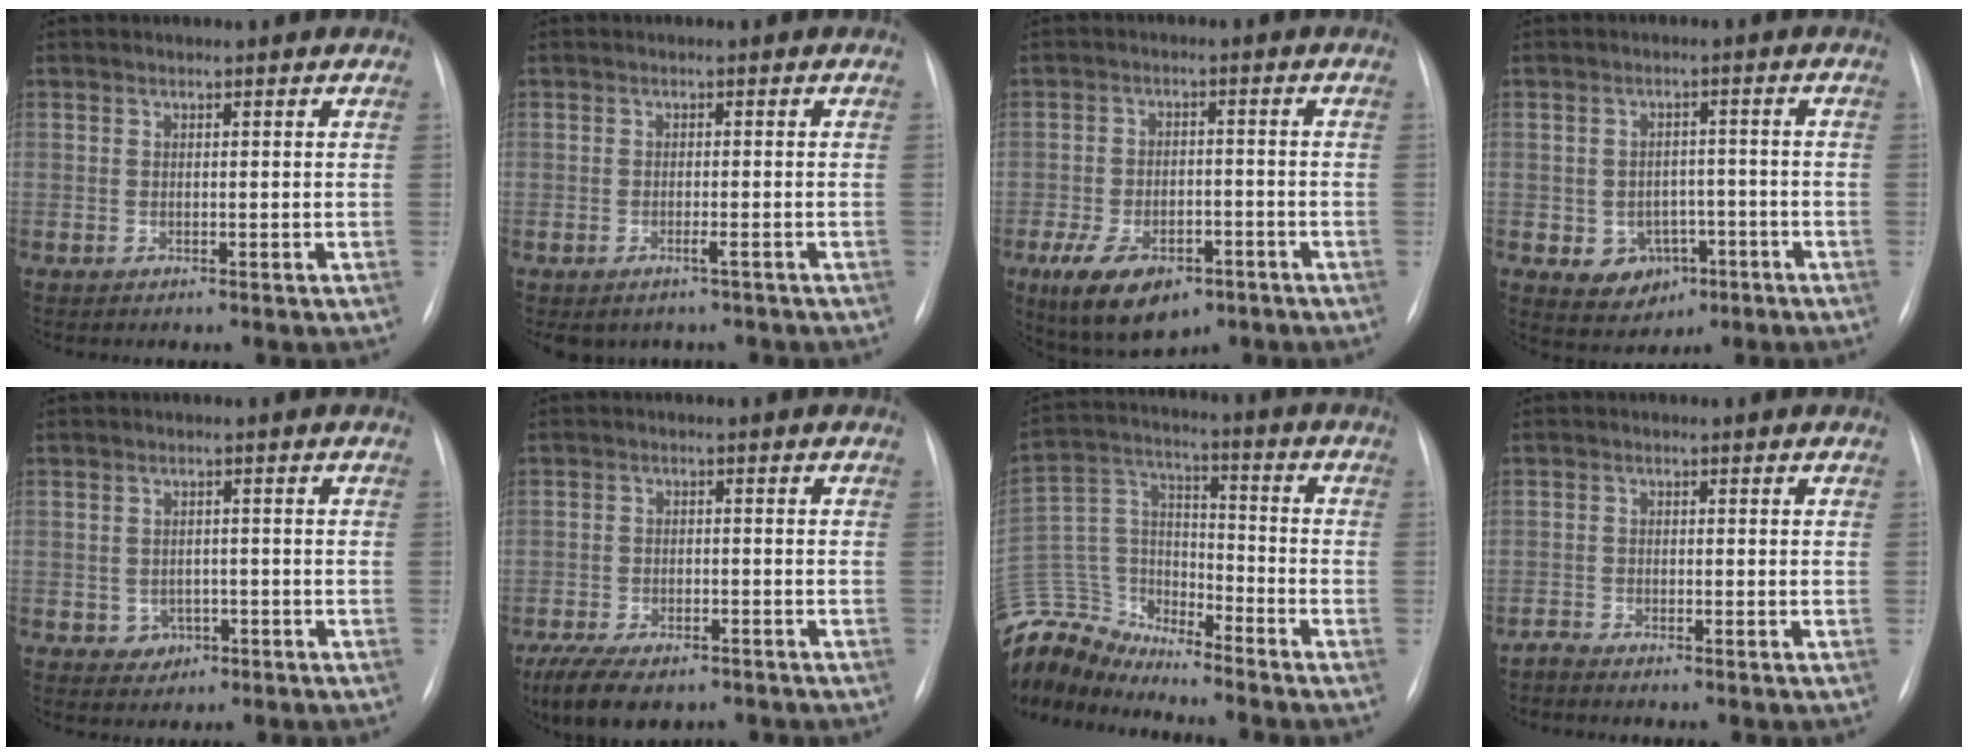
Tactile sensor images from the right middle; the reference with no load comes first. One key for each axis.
{"total": 2.8, "fx": -2.1, "fy": 1.1, "fz": 1.5, "tx": -0.023, "ty": -0.004, "tz": -0.022}
{"total": 10.7, "fx": -6.1, "fy": 5.5, "fz": 6.8, "tx": -0.120, "ty": -0.005, "tz": -0.091}
{"total": 6.2, "fx": -2.5, "fy": 5.0, "fz": 2.7, "tx": -0.040, "ty": 0.012, "tz": -0.025}
{"total": 2.7, "fx": -1.0, "fy": 2.3, "fz": 0.9, "tx": -0.006, "ty": 0.007, "tz": -0.007}
{"total": 10.4, "fx": -7.6, "fy": 4.3, "fz": 5.6, "tx": -0.097, "ty": -0.008, "tz": -0.113}
{"total": 14.8, "fx": -14.2, "fy": 3.6, "fz": 1.5, "tx": -0.044, "ty": 0.057, "tz": -0.271}
{"total": 1.1, "fx": -1.1, "fy": -0.1, "fz": -0.1, "tx": 0.004, "ty": -0.004, "tz": -0.023}